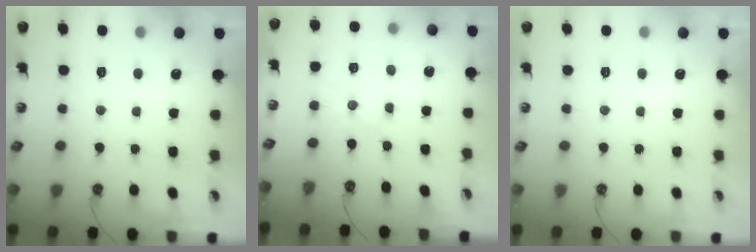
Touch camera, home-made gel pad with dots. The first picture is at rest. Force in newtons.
{"total": 2.8, "press": 2.8, "slide": 0.3}
{"total": 0.0}